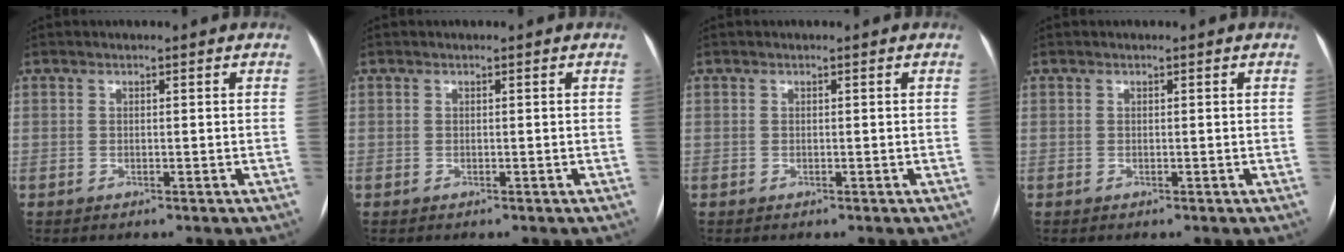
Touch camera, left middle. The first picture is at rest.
{"total": 0.0}
{"total": 0.0}
{"total": 0.0}